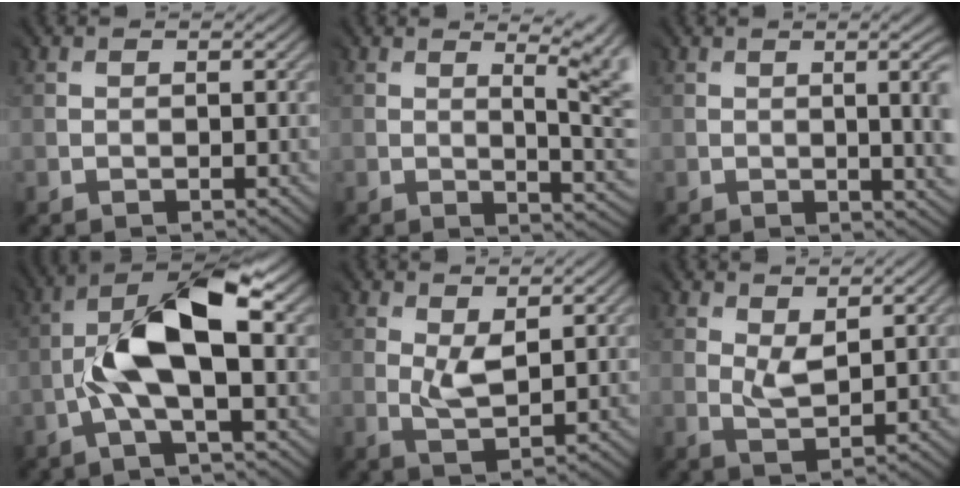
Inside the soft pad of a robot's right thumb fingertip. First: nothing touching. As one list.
[{"total": 6.7, "force": [1.0, 2.0, 6.3], "torque": [-0.065, 0.009, 0.017]}, {"total": 6.9, "force": [-0.4, 3.0, 6.2], "torque": [-0.036, 0.003, -0.009]}, {"total": 9.8, "force": [-0.5, 3.8, 9.1], "torque": [-0.179, 0.020, -0.010]}, {"total": 2.3, "force": [1.2, 1.2, 1.6], "torque": [-0.045, -0.007, 0.033]}, {"total": 2.0, "force": [1.5, 0.9, 0.9], "torque": [-0.032, -0.007, 0.037]}]